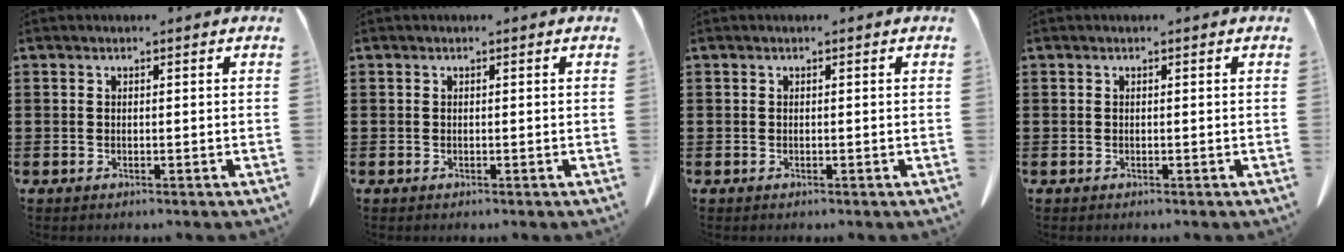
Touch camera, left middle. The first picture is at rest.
{"total": 0.0}
{"total": 0.0}
{"total": 0.0}